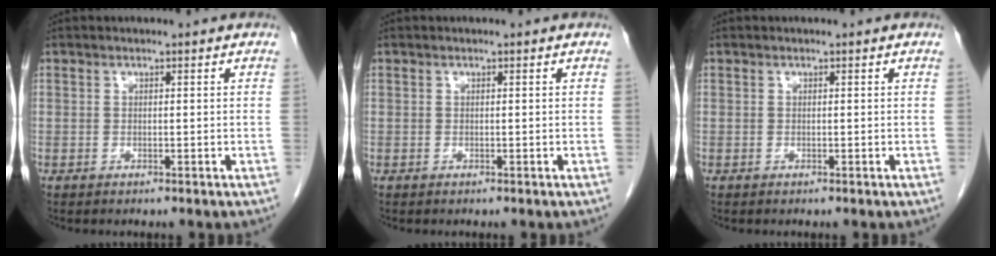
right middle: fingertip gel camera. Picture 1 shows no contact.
{"total": 0.0}
{"total": 0.0}